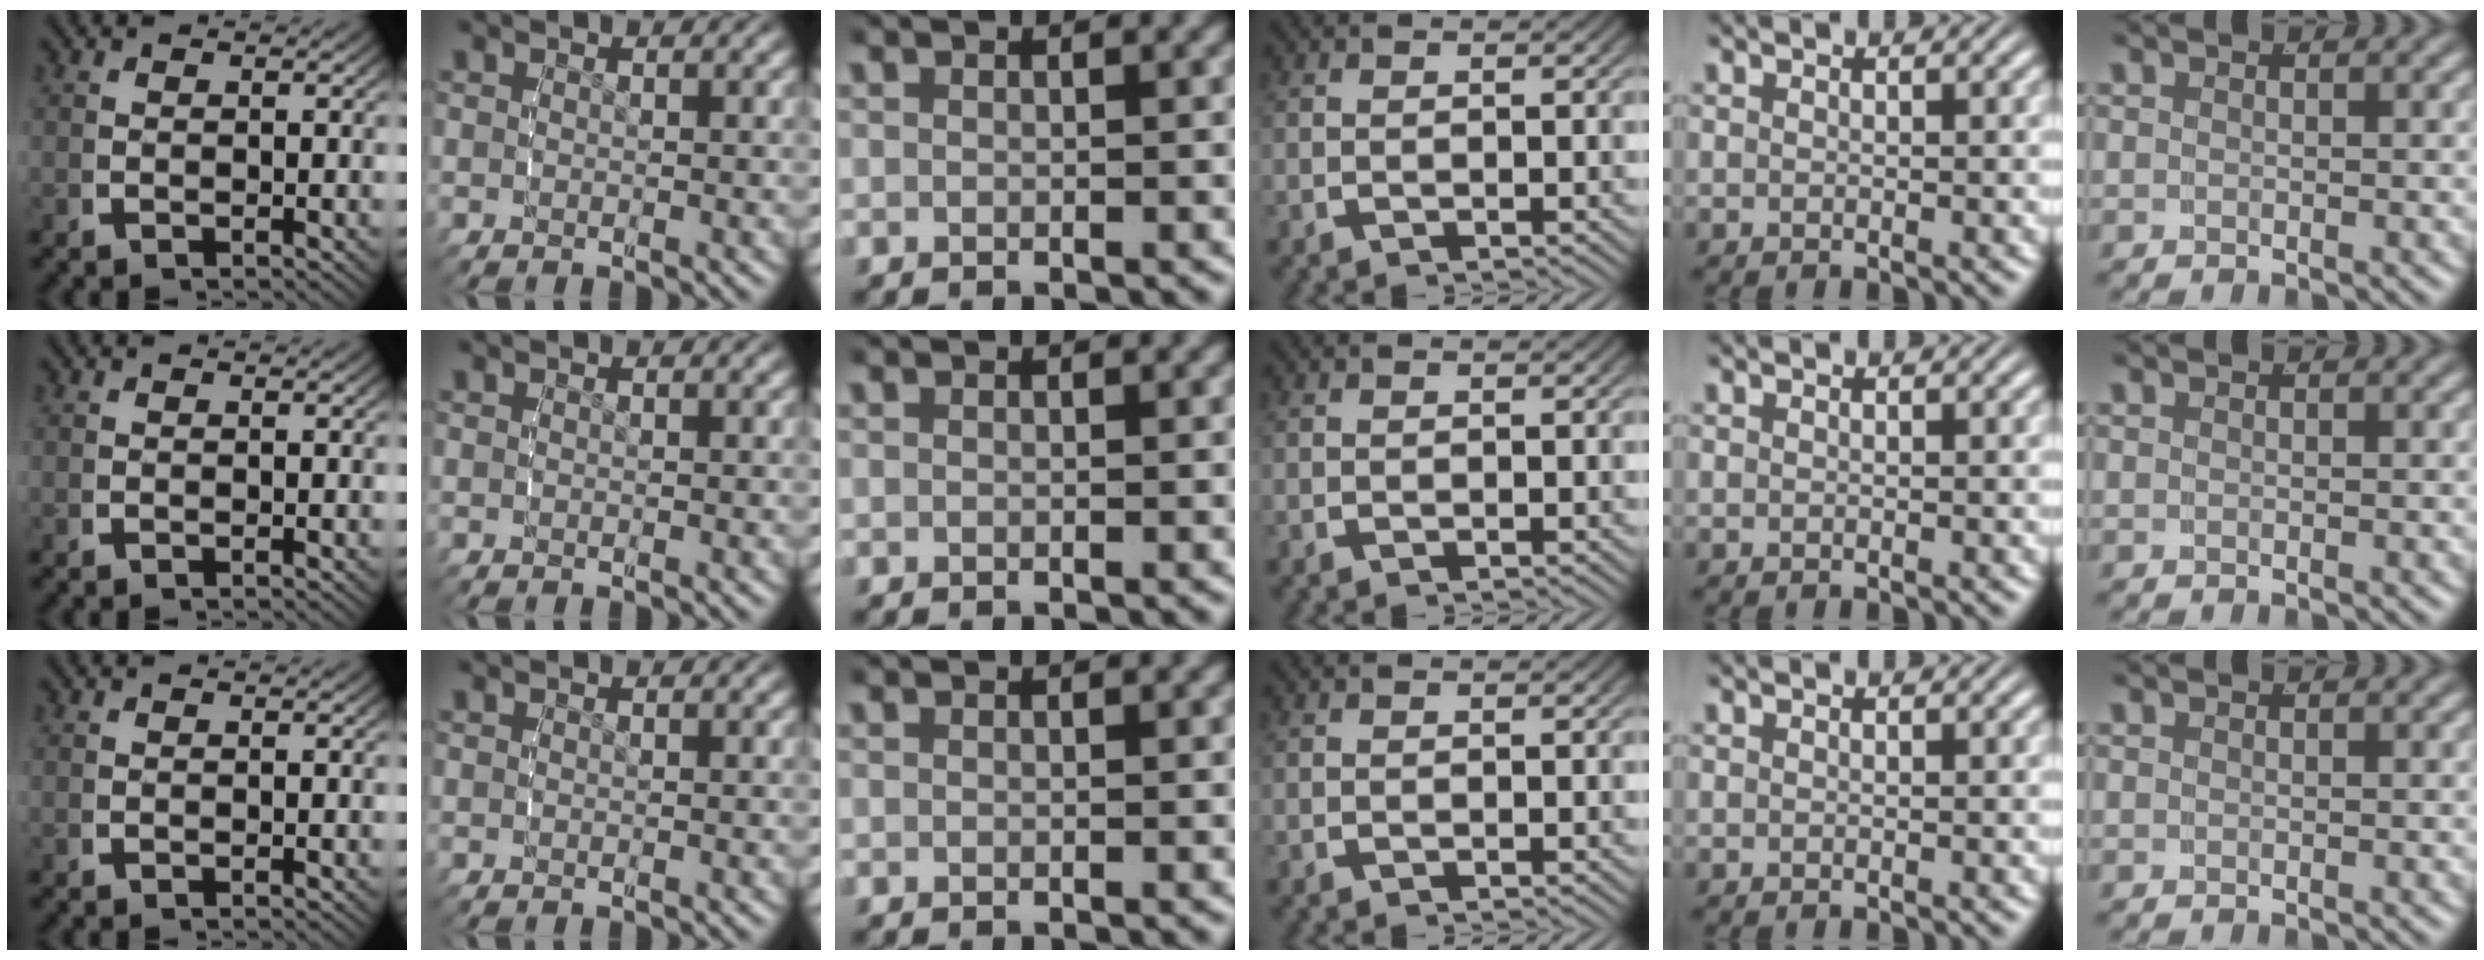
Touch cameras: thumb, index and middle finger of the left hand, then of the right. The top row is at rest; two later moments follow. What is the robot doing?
{"motion": "reach", "object": "jacket"}